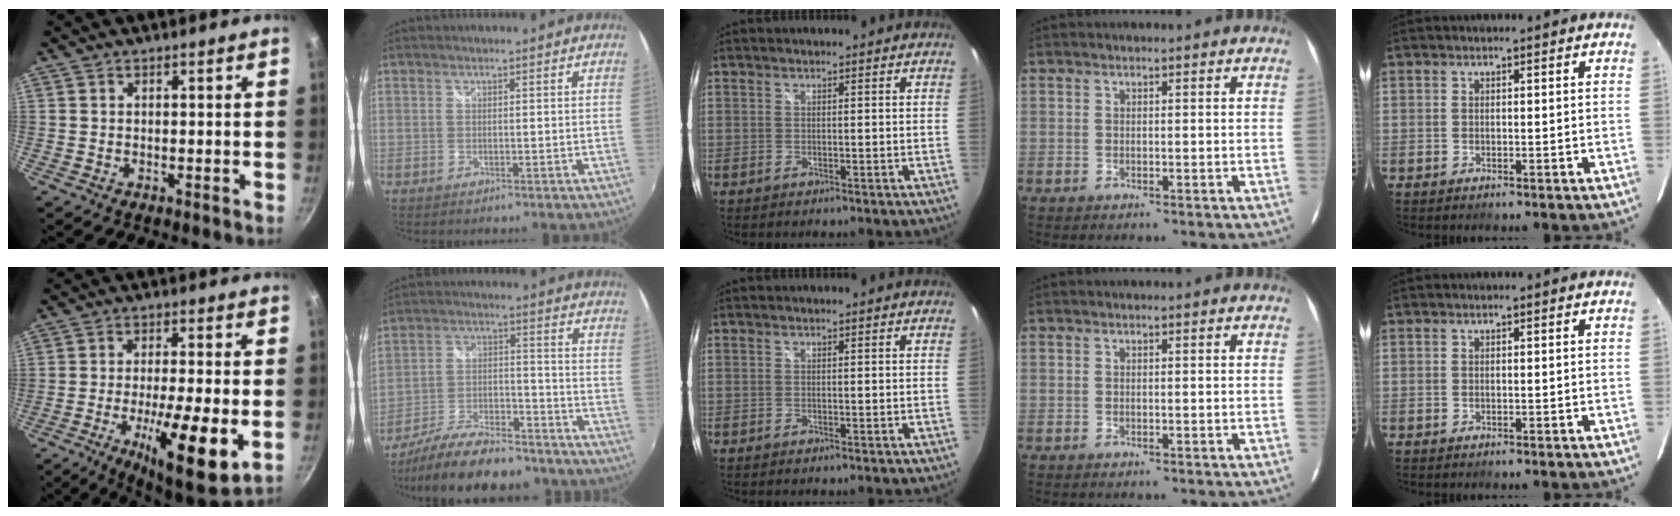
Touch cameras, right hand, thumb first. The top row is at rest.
{"thumb": {"total": 15.8, "force": [-4.3, 3.7, 14.8], "torque": [-0.233, 0.003, -0.067]}, "index": {"total": 20.5, "force": [-17.1, 6.7, 9.2], "torque": [-0.172, 0.000, -0.246]}}